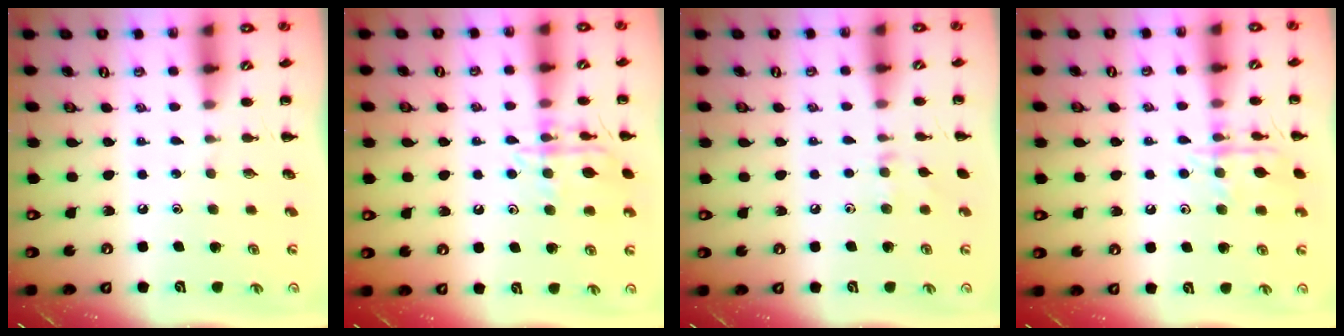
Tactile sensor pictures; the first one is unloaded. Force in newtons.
{"total": 13.3, "press": 13.2, "slide": 0.9}
{"total": 5.6, "press": 5.3, "slide": 1.8}
{"total": 12.0, "press": 12.0, "slide": 0.7}